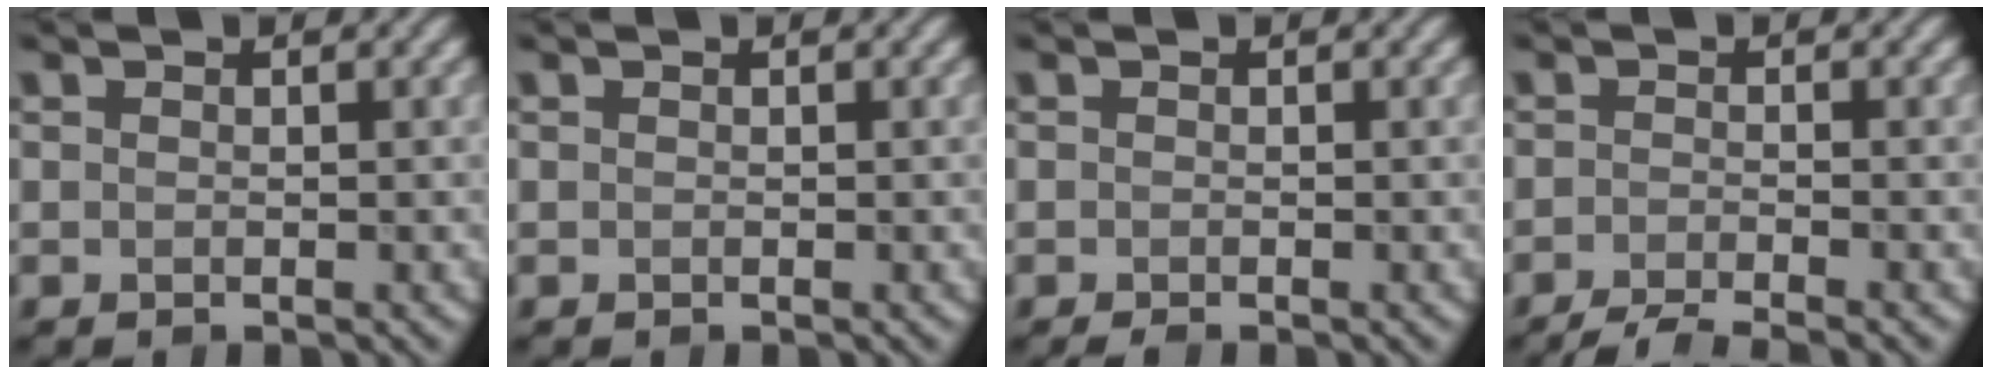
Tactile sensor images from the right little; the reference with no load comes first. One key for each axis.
{"total": 0.0}
{"total": 0.7, "fx": -0.5, "fy": 0.1, "fz": 0.5, "tx": -0.009, "ty": -0.002, "tz": -0.010}
{"total": 3.6, "fx": -2.9, "fy": 0.5, "fz": 2.1, "tx": -0.027, "ty": -0.005, "tz": -0.060}